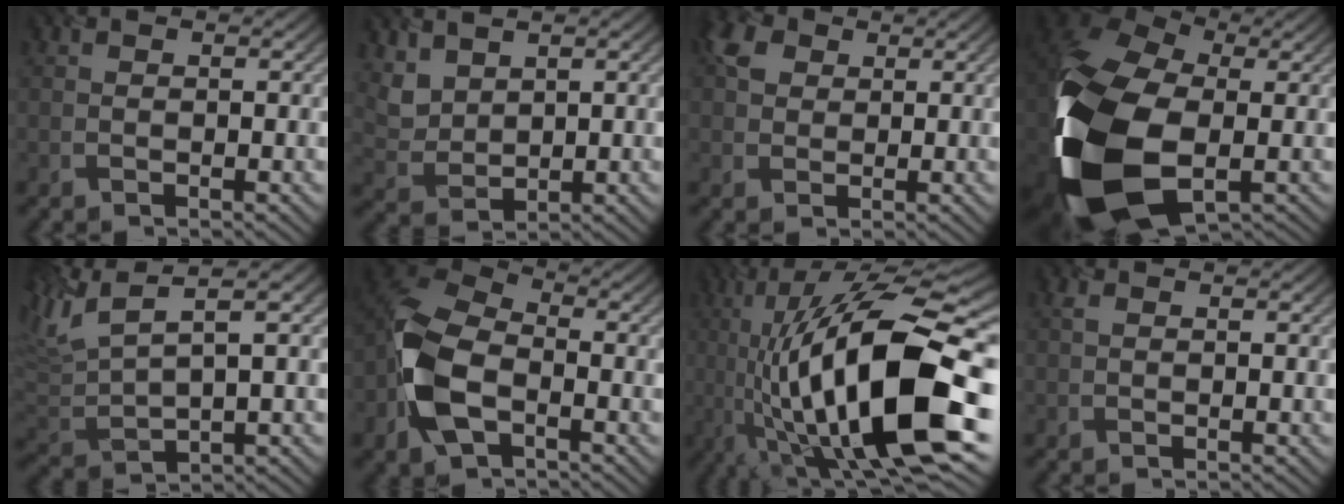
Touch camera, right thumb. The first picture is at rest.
{"total": 4.3, "force": [2.8, 2.5, 2.0], "torque": [-0.059, -0.006, 0.067]}
{"total": 3.8, "force": [1.3, 3.1, 1.9], "torque": [-0.047, 0.009, 0.020]}
{"total": 19.0, "force": [-4.1, 12.3, 13.9], "torque": [-0.339, -0.044, -0.066]}
{"total": 9.1, "force": [4.4, 2.9, 7.5], "torque": [-0.186, 0.022, 0.088]}
{"total": 10.5, "force": [-3.3, 6.4, 7.6], "torque": [-0.186, -0.007, -0.076]}
{"total": 20.2, "force": [-3.6, 6.3, 18.9], "torque": [-0.351, 0.017, -0.067]}
{"total": 0.8, "force": [0.3, 0.4, 0.6], "torque": [-0.020, 0.003, 0.004]}